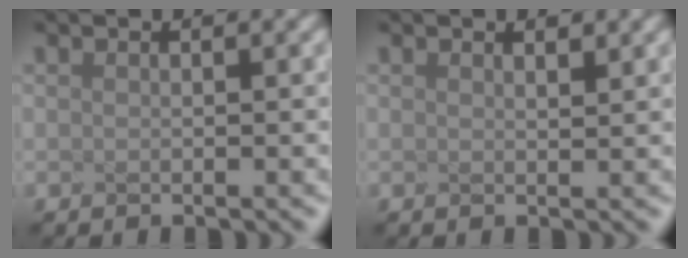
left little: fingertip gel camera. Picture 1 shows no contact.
{"total": 0.8, "force": [0.7, 0.1, 0.4], "torque": [-0.004, 0.006, 0.005]}